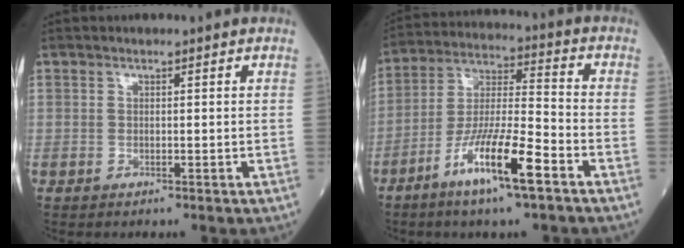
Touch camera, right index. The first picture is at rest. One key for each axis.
{"total": 12.4, "fx": -6.7, "fy": 0.9, "fz": 10.3, "tx": -0.199, "ty": -0.013, "tz": -0.129}